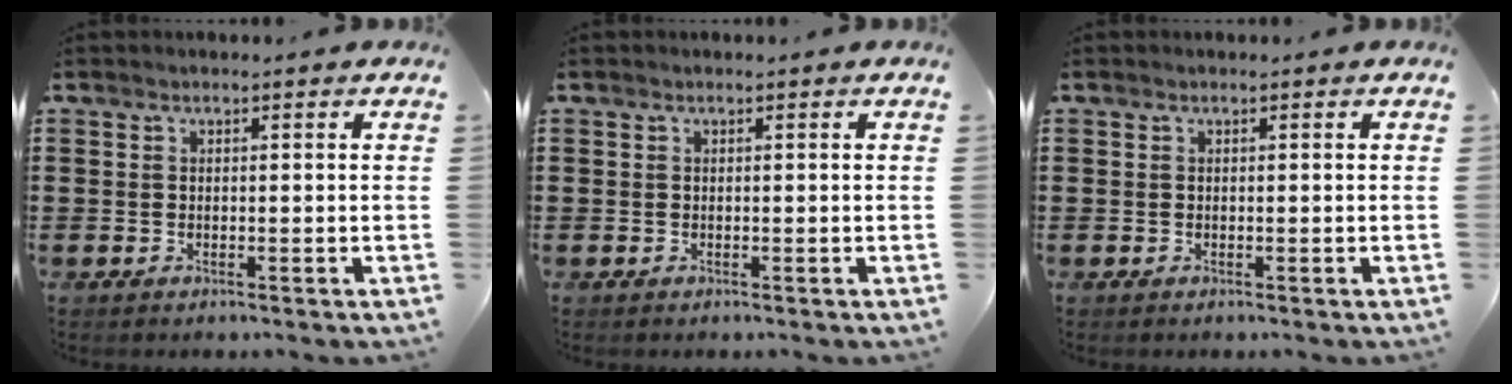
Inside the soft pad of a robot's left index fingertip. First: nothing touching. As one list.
[{"total": 0.0}, {"total": 0.0}]